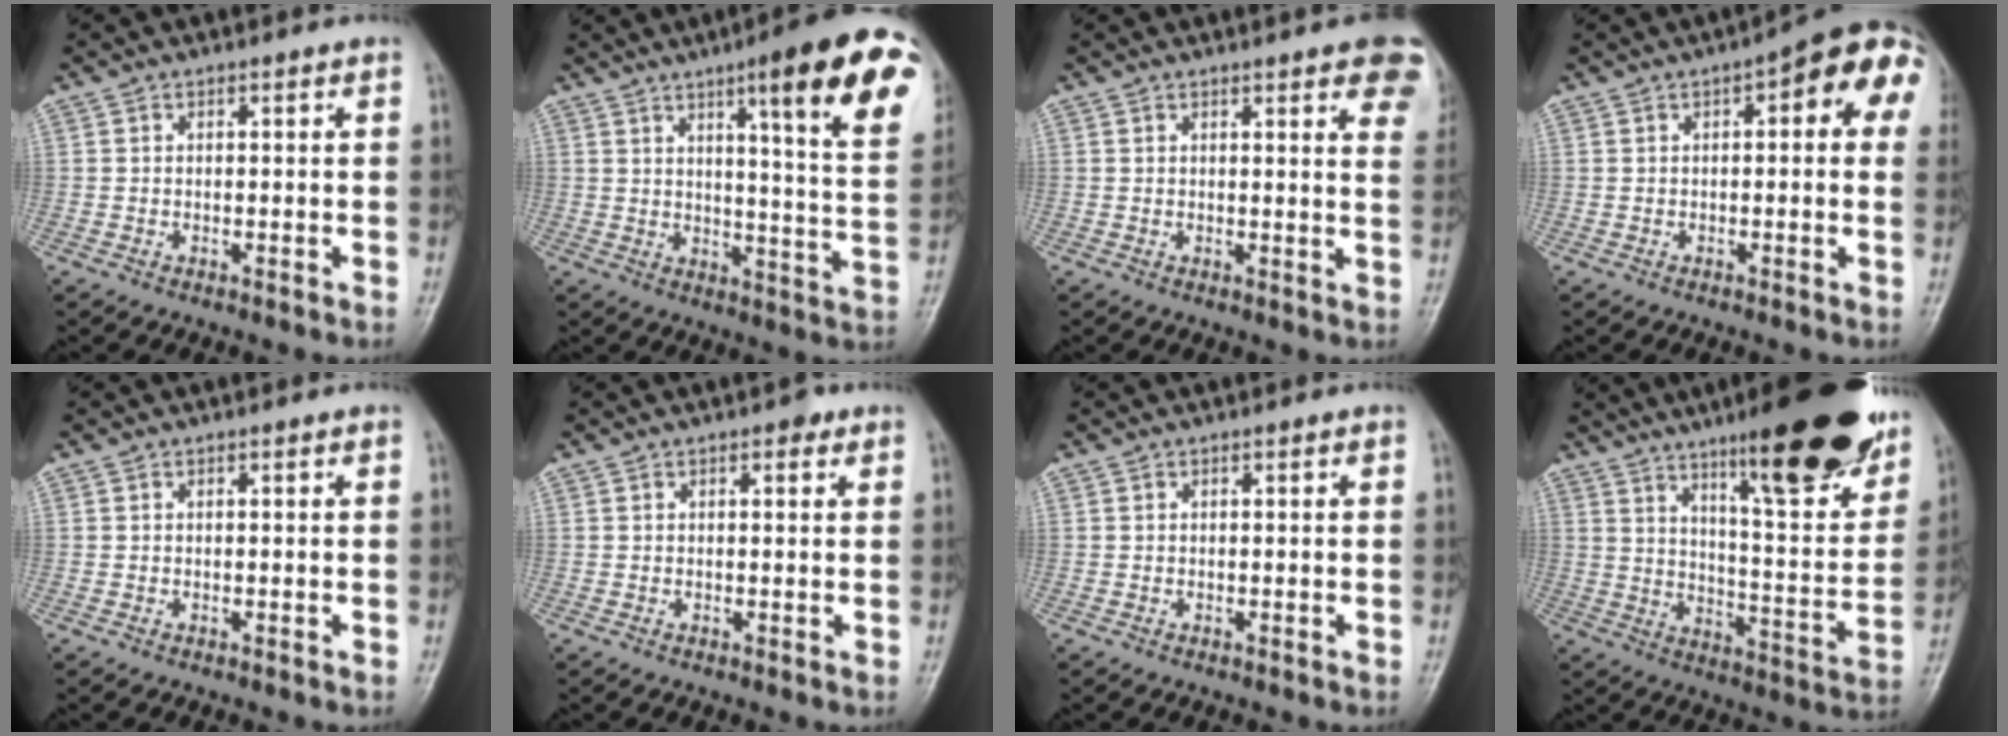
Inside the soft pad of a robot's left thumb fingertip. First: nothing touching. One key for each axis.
{"total": 21.0, "fx": 10.5, "fy": 3.4, "fz": 17.8, "tx": -0.208, "ty": -0.039, "tz": 0.134}
{"total": 11.8, "fx": 6.8, "fy": 3.0, "fz": 9.2, "tx": -0.090, "ty": -0.020, "tz": 0.066}
{"total": 11.9, "fx": 3.6, "fy": 4.3, "fz": 10.5, "tx": -0.099, "ty": 0.019, "tz": 0.029}
{"total": 0.0}
{"total": 1.7, "fx": 0.9, "fy": 0.9, "fz": 1.1, "tx": -0.008, "ty": -0.002, "tz": 0.010}
{"total": 0.0}
{"total": 24.4, "fx": 15.2, "fy": 5.6, "fz": 18.3, "tx": -0.222, "ty": -0.064, "tz": 0.230}